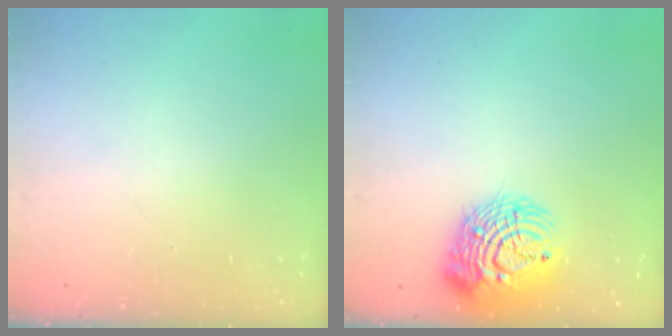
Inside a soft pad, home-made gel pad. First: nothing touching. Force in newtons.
{"total": 13.3, "press": 13.2, "slide": 2.0}